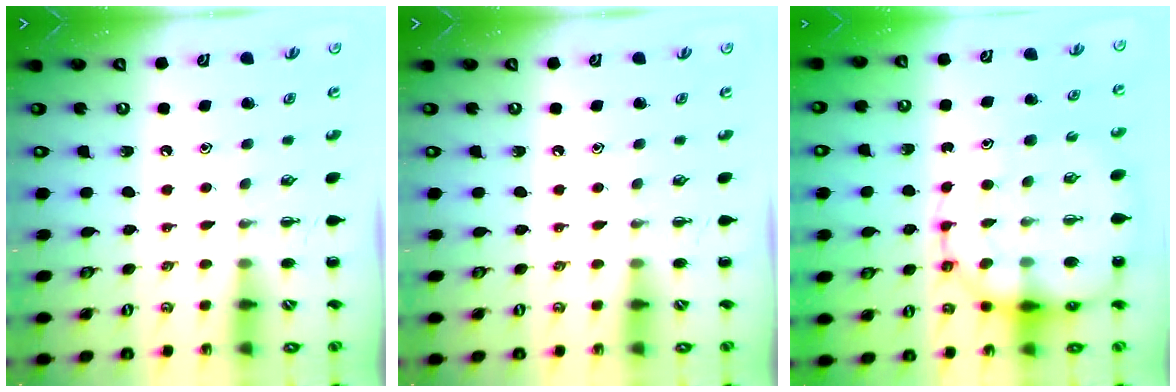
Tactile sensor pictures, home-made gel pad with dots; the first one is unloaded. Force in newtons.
{"total": 0.0}
{"total": 20.2, "press": 19.9, "slide": 3.6}